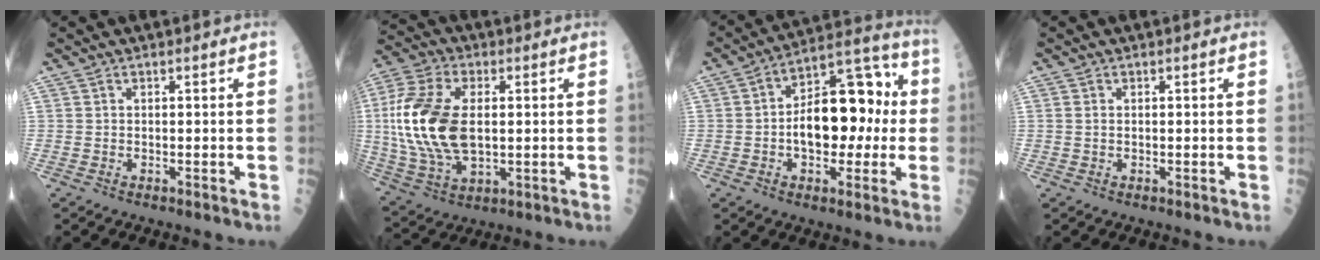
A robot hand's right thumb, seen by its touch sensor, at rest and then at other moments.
{"total": 20.1, "force": [1.3, 11.0, 16.7], "torque": [-0.361, -0.005, 0.025]}
{"total": 17.7, "force": [-0.4, 10.2, 14.4], "torque": [-0.177, 0.042, -0.009]}
{"total": 0.7, "force": [0.1, 0.5, 0.5], "torque": [-0.012, 0.001, 0.001]}